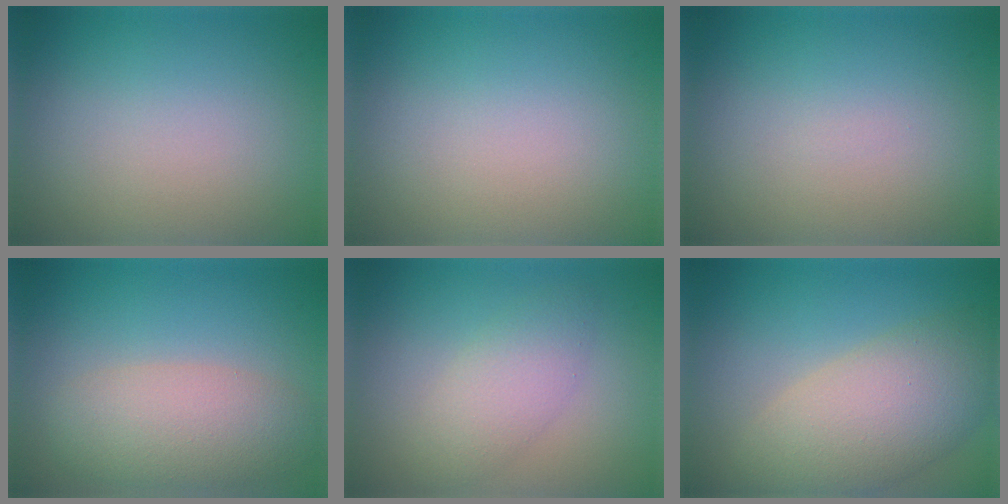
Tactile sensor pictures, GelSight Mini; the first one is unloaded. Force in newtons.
{"total": 0.0}
{"total": 0.0}
{"total": 5.3, "press": 5.3, "slide": 0.2}
{"total": 3.1, "press": 3.1, "slide": 0.0}
{"total": 7.6, "press": 7.5, "slide": 0.8}